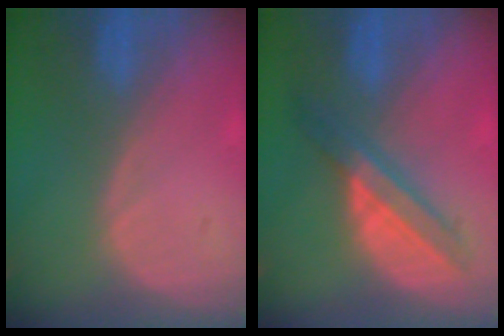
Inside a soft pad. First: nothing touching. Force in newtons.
{"total": 5.7, "press": 5.6, "slide": 1.4}